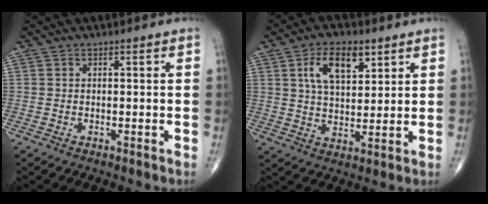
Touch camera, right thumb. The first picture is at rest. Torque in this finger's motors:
{"motor_torque": [0.78, 0.85, 0.32, -0.07, 0.06]}